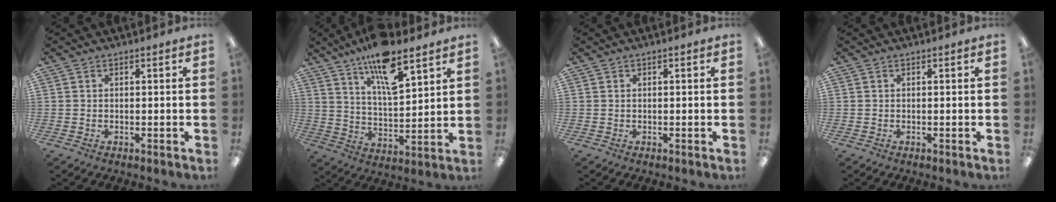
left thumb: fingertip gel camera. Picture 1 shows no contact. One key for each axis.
{"total": 13.7, "fx": 9.9, "fy": 4.2, "fz": 8.5, "tx": -0.149, "ty": -0.046, "tz": 0.169}
{"total": 0.0}
{"total": 0.0}